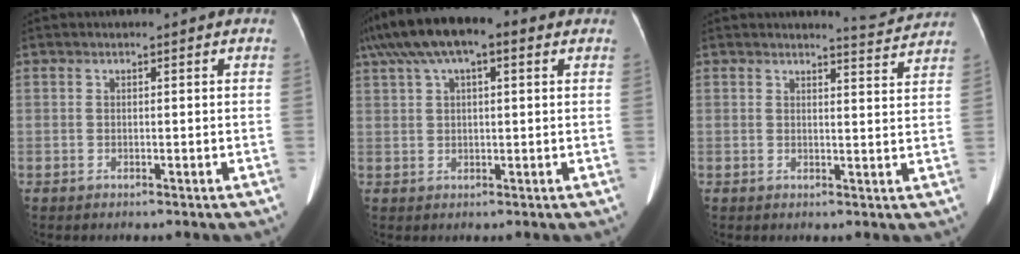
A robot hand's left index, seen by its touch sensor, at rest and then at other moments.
{"total": 12.8, "force": [7.4, 4.4, 9.5], "torque": [-0.191, 0.052, 0.128]}
{"total": 4.2, "force": [4.1, -0.6, -0.2], "torque": [-0.011, -0.020, 0.046]}